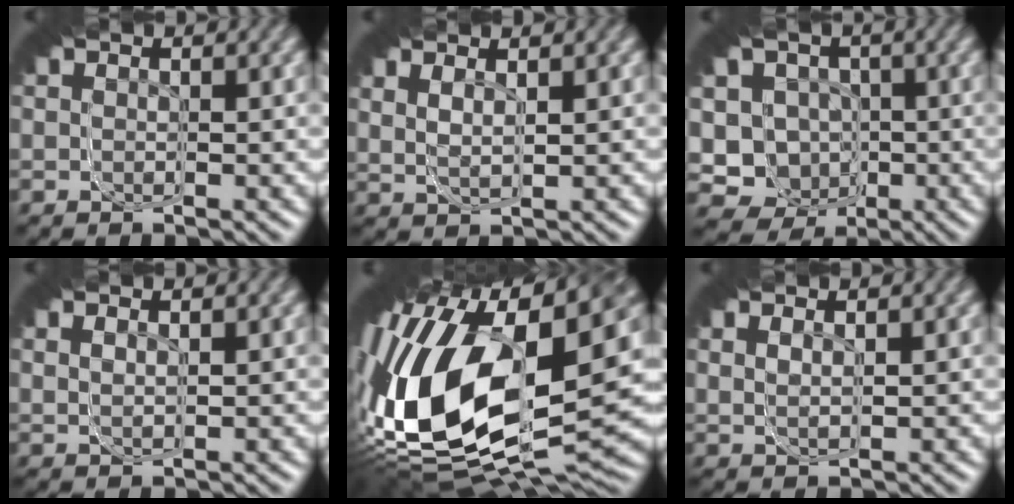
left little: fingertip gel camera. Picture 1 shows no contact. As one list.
[{"total": 3.3, "force": [1.7, 1.7, 2.3], "torque": [-0.045, 0.020, 0.012]}, {"total": 13.1, "force": [-1.9, 10.8, 7.1], "torque": [-0.105, -0.008, -0.052]}, {"total": 1.7, "force": [0.8, 0.9, 1.2], "torque": [-0.026, 0.016, 0.002]}, {"total": 21.6, "force": [-2.0, 11.3, 18.3], "torque": [-0.276, 0.010, -0.045]}, {"total": 2.1, "force": [1.0, 1.0, 1.5], "torque": [-0.031, 0.017, 0.003]}]